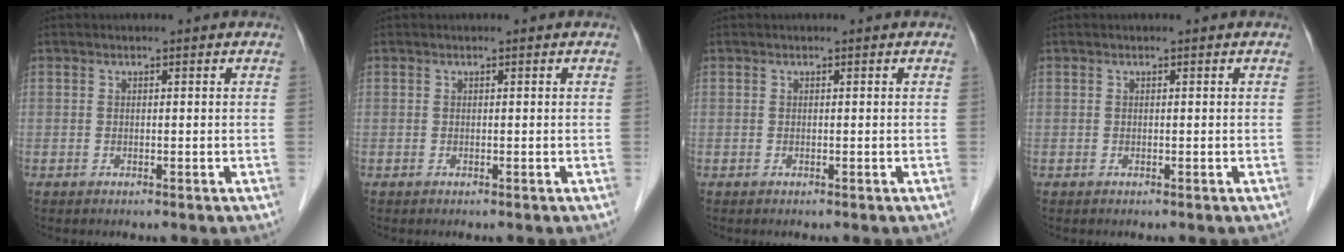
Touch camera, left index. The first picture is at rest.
{"total": 0.0}
{"total": 0.0}
{"total": 0.0}